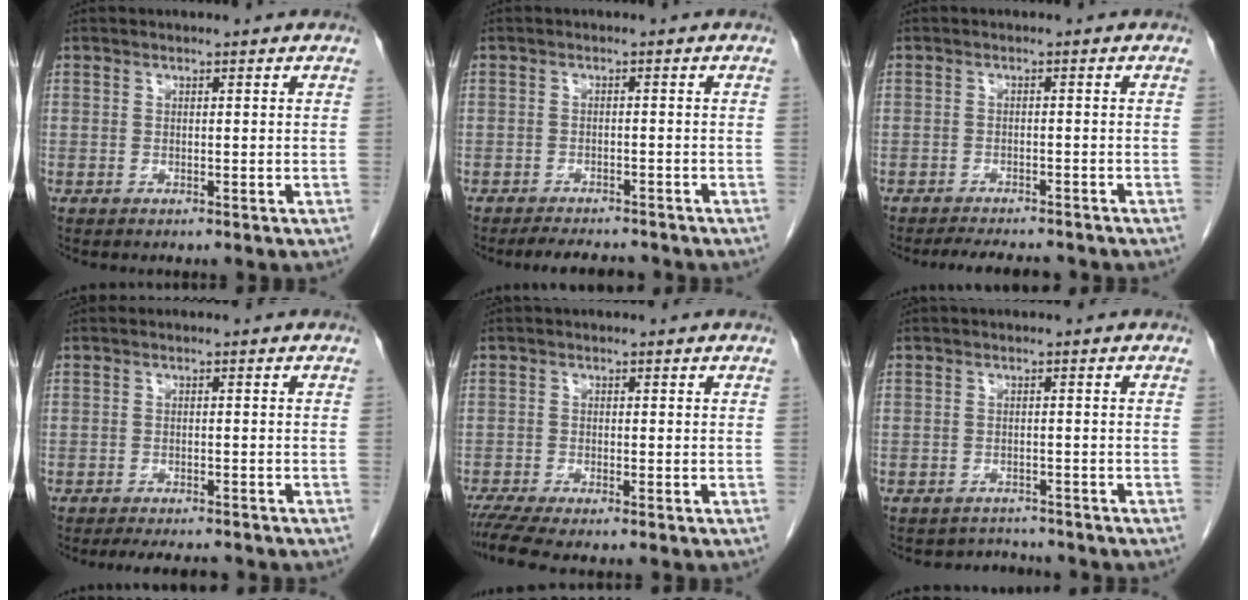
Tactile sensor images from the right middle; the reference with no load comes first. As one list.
[{"total": 5.7, "force": [-5.2, 1.4, 1.8], "torque": [-0.024, -0.007, -0.076]}, {"total": 7.2, "force": [-6.6, 1.4, 2.6], "torque": [-0.037, -0.007, -0.090]}, {"total": 6.7, "force": [-6.0, 1.3, 2.6], "torque": [-0.033, -0.009, -0.082]}, {"total": 4.0, "force": [-3.4, -0.4, 2.1], "torque": [-0.039, -0.012, -0.062]}, {"total": 3.3, "force": [-3.2, 0.5, -0.8], "torque": [0.009, 0.001, -0.048]}]